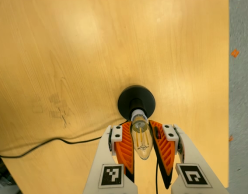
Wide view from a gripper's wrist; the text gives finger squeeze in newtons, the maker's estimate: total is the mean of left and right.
{"total": 21.2, "left": 20.5, "right": 21.9}